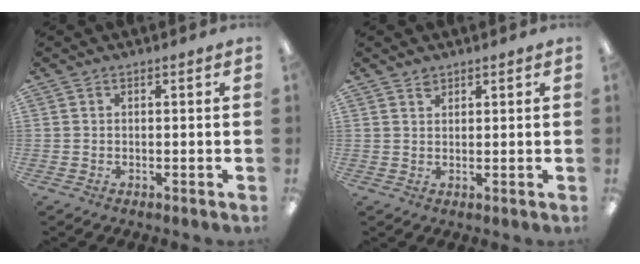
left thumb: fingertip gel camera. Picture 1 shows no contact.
{"total": 1.6, "force": [1.5, 0.7, 0.2], "torque": [-0.006, -0.002, 0.029]}